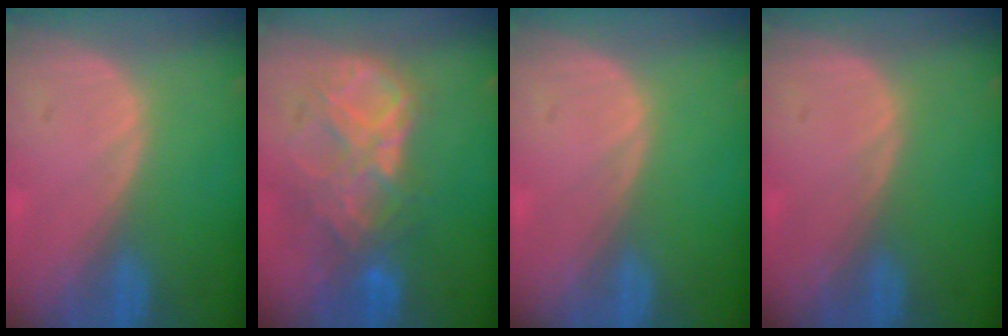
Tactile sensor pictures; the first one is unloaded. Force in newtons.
{"total": 9.2, "press": 7.8, "slide": 4.8}
{"total": 0.0}
{"total": 0.0}